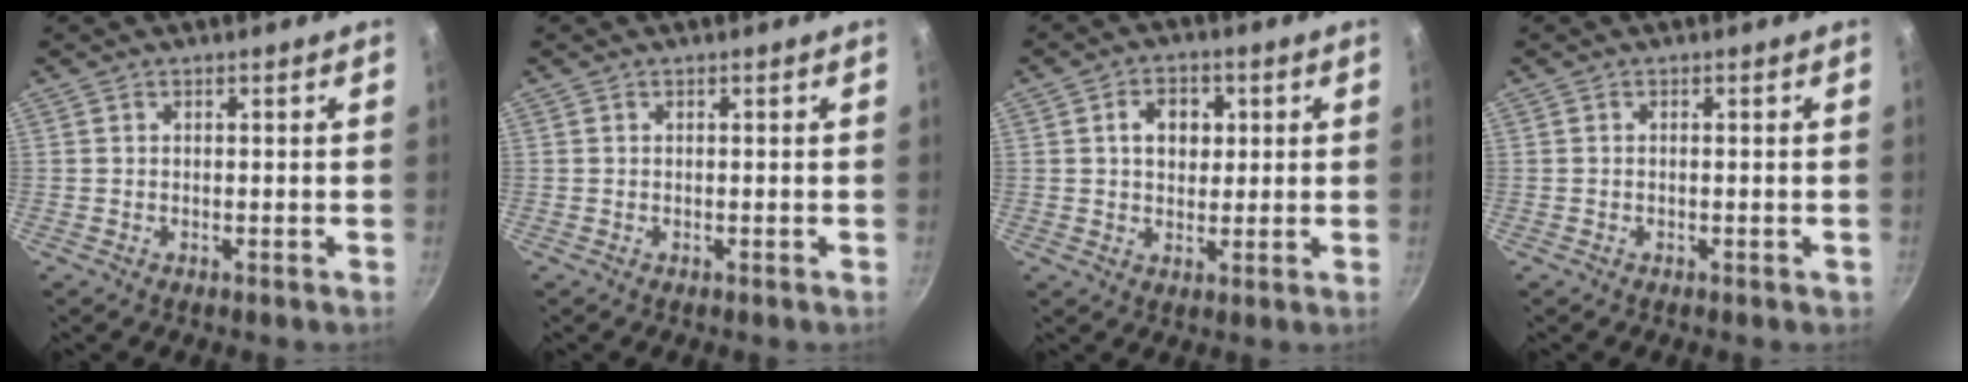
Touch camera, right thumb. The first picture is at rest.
{"total": 0.0}
{"total": 6.3, "force": [1.5, 4.8, 3.9], "torque": [-0.039, 0.002, 0.019]}
{"total": 0.6, "force": [-0.2, 0.3, 0.4], "torque": [-0.005, 0.003, -0.003]}